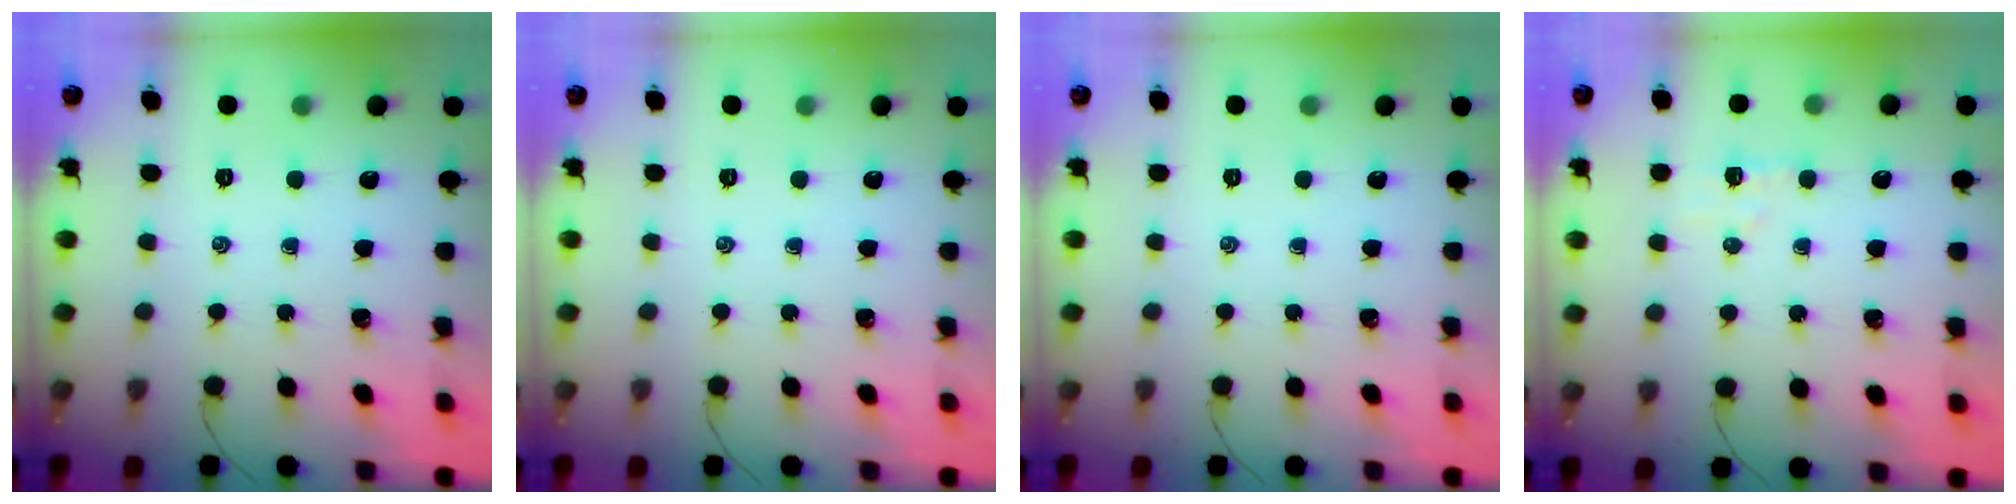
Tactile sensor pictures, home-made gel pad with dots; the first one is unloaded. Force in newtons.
{"total": 0.0}
{"total": 0.0}
{"total": 4.3, "press": 4.2, "slide": 1.0}